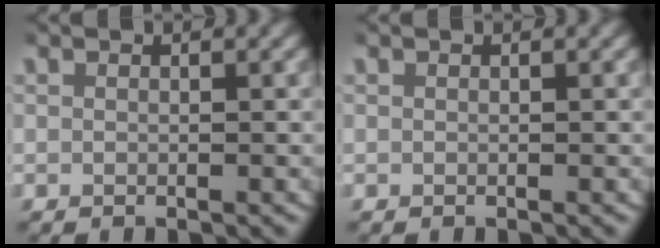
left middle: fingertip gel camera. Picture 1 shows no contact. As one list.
[{"total": 0.0}]